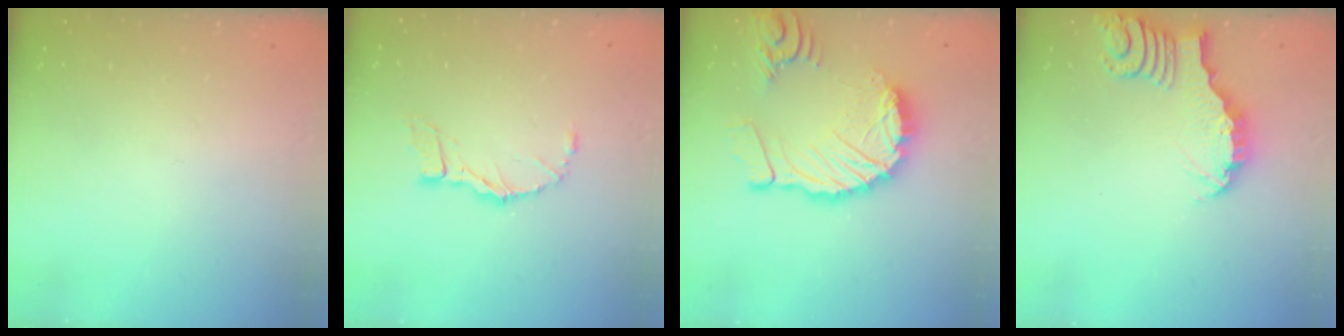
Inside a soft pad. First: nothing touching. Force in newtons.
{"total": 7.3, "press": 7.3, "slide": 0.7}
{"total": 17.2, "press": 17.0, "slide": 2.3}
{"total": 3.4, "press": 3.4, "slide": 0.3}